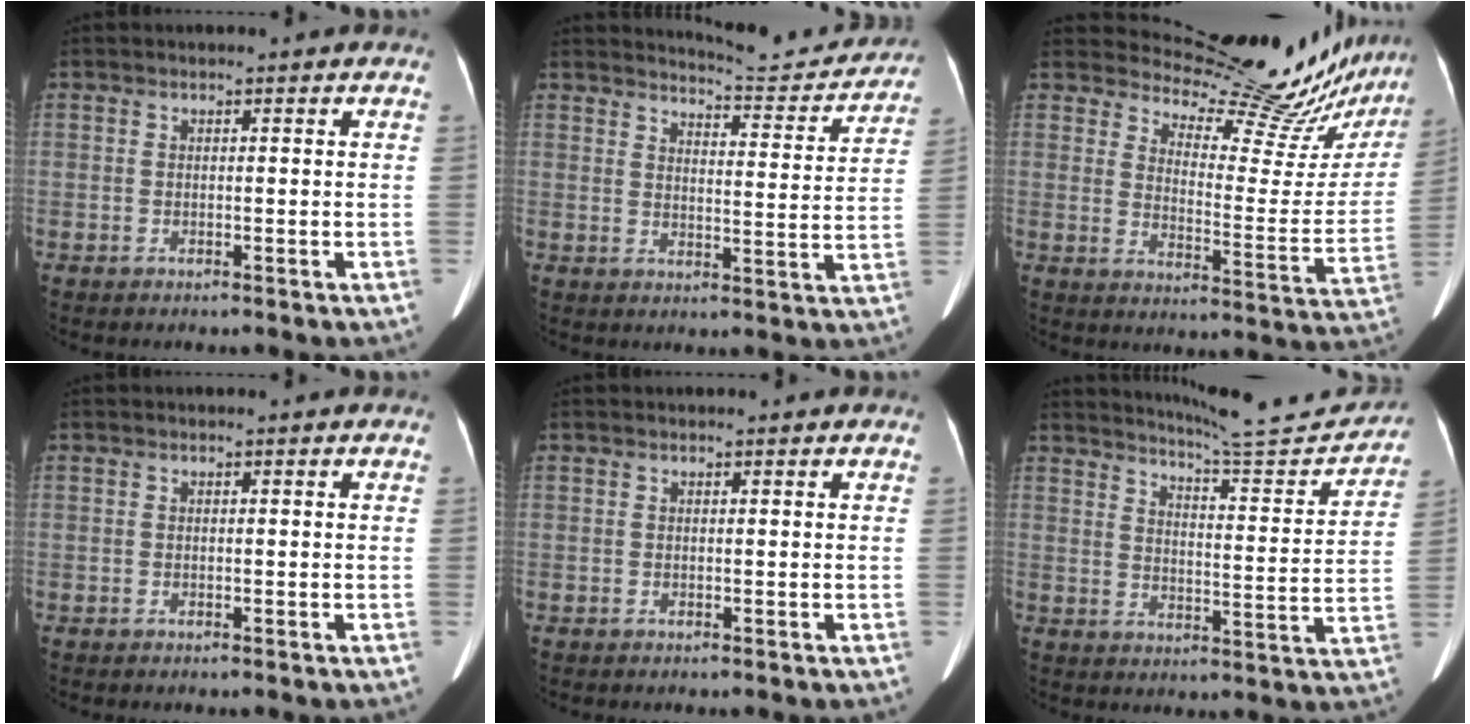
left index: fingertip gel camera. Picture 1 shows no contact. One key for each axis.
{"total": 11.3, "fx": 11.2, "fy": 0.8, "fz": 1.2, "tx": -0.010, "ty": -0.034, "tz": 0.134}
{"total": 21.0, "fx": 20.2, "fy": 3.1, "fz": 4.8, "tx": -0.060, "ty": -0.099, "tz": 0.240}
{"total": 0.0}
{"total": 0.0}
{"total": 14.6, "fx": 14.2, "fy": 0.1, "fz": 3.1, "tx": -0.045, "ty": -0.045, "tz": 0.185}